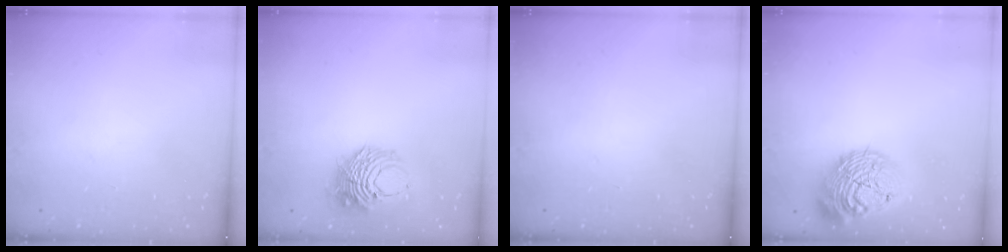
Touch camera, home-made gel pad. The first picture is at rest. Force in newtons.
{"total": 9.9, "press": 9.9, "slide": 0.8}
{"total": 0.0}
{"total": 19.5, "press": 19.5, "slide": 1.7}